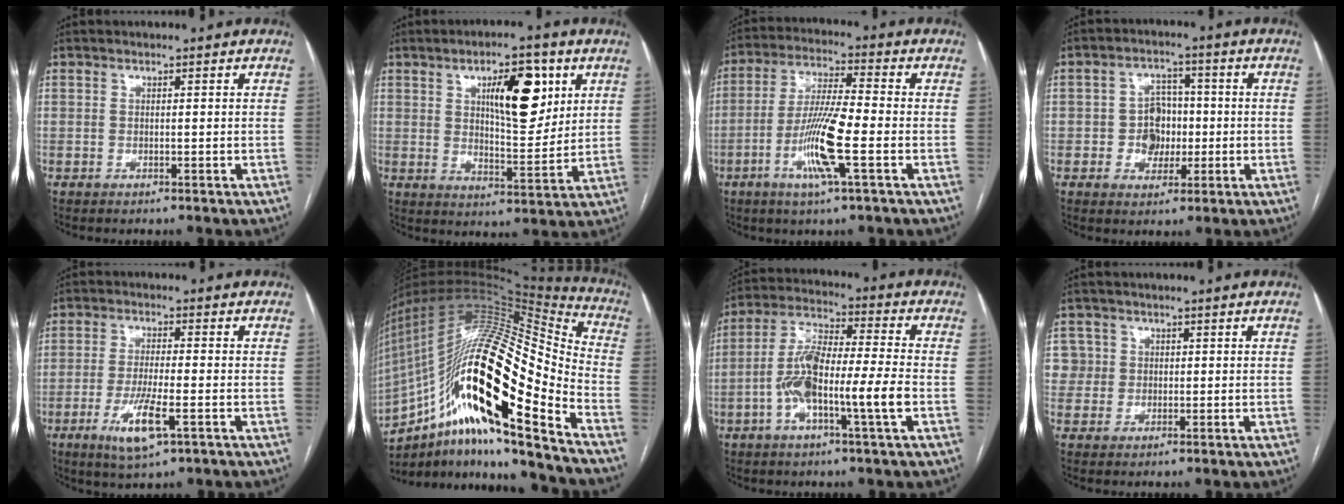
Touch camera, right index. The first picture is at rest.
{"total": 11.3, "force": [4.5, 3.8, 9.7], "torque": [-0.149, 0.004, 0.074]}
{"total": 10.8, "force": [-3.5, 0.4, 10.2], "torque": [-0.206, -0.007, -0.068]}
{"total": 5.7, "force": [-0.8, 4.9, 2.9], "torque": [-0.048, 0.020, -0.006]}
{"total": 7.6, "force": [-3.1, 1.2, 6.8], "torque": [-0.135, -0.016, -0.052]}
{"total": 29.3, "force": [-13.9, 5.2, 25.3], "torque": [-0.427, 0.007, -0.238]}
{"total": 12.3, "force": [-3.4, 1.1, 11.7], "torque": [-0.233, 0.012, -0.065]}
{"total": 3.8, "force": [0.7, 3.7, -0.1], "torque": [0.018, 0.016, 0.017]}